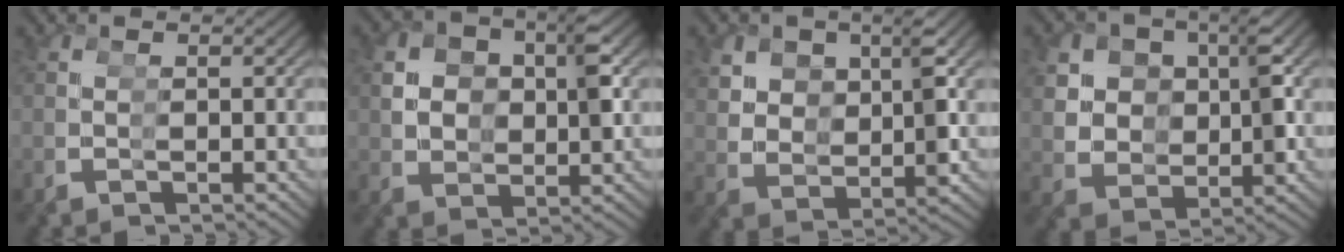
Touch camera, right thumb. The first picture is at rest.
{"total": 2.4, "force": [1.1, 2.0, 0.9], "torque": [-0.024, 0.005, 0.028]}
{"total": 2.7, "force": [2.2, 1.2, 1.0], "torque": [-0.033, -0.002, 0.048]}
{"total": 4.3, "force": [1.5, 3.5, 1.9], "torque": [-0.053, -0.011, 0.042]}